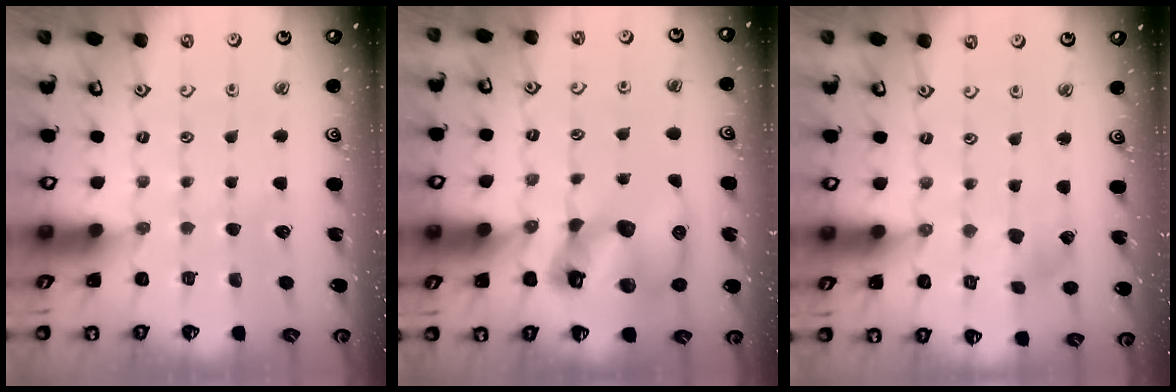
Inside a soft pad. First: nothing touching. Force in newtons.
{"total": 15.7, "press": 15.5, "slide": 2.4}
{"total": 3.8, "press": 3.7, "slide": 0.4}